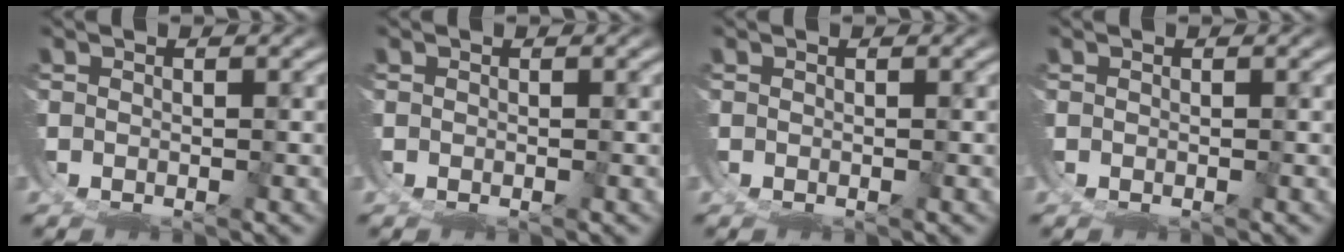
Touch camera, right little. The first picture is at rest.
{"total": 0.0}
{"total": 0.0}
{"total": 0.0}